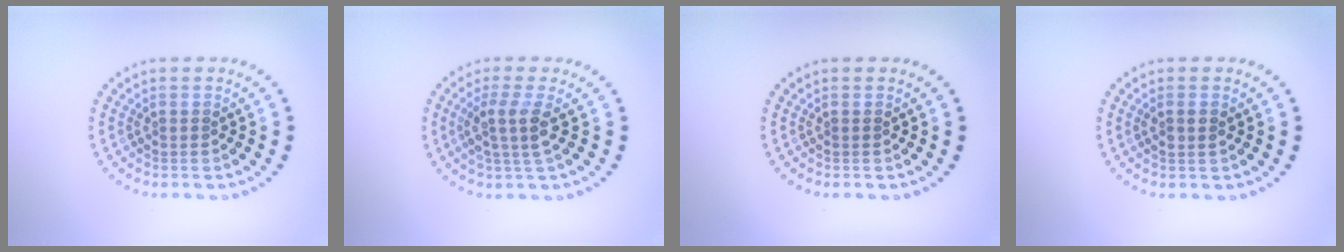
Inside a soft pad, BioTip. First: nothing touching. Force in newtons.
{"total": 2.7, "press": 2.1, "slide": 1.7}
{"total": 0.0}
{"total": 1.0, "press": 1.0, "slide": 0.3}